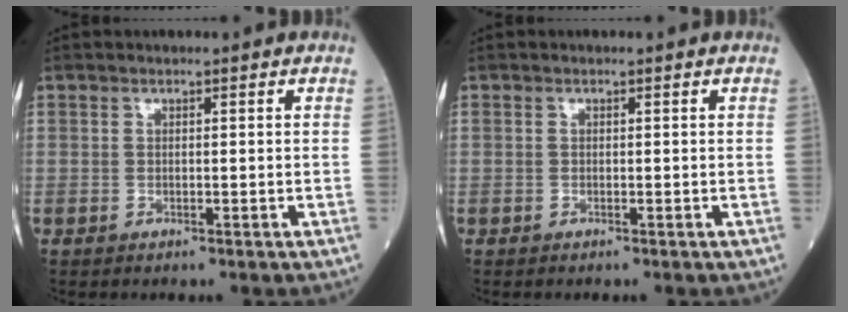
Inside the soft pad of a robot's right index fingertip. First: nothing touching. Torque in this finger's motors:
{"motor_torque": [0.03, 0.07, 0.05, 0.02]}